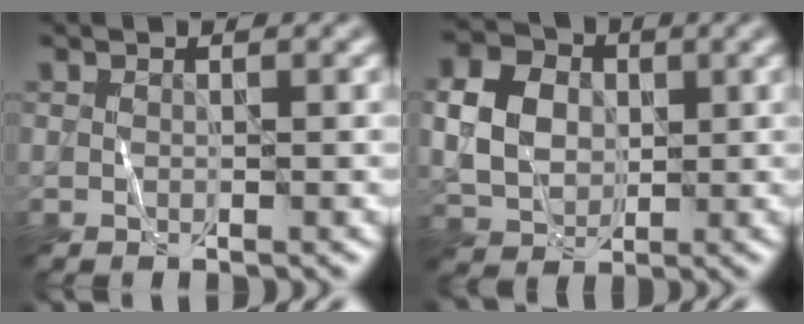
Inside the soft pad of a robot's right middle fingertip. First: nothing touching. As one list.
[{"total": 5.6, "force": [0.7, 4.5, 3.3], "torque": [-0.073, 0.008, 0.010]}]